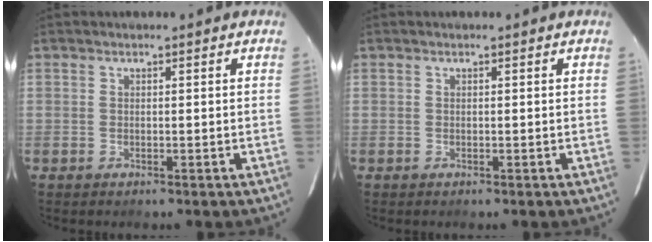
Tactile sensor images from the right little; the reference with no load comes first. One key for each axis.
{"total": 0.0}